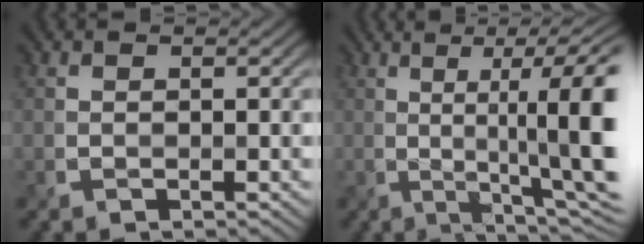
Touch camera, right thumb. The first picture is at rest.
{"total": 14.3, "force": [1.1, 3.1, 13.9], "torque": [-0.171, 0.019, 0.023]}